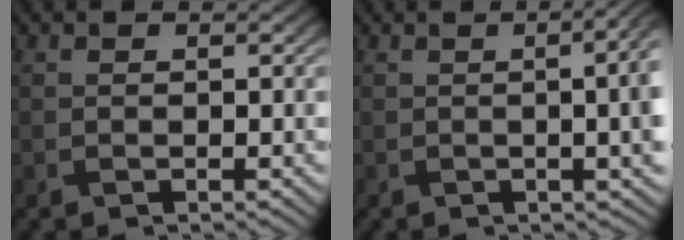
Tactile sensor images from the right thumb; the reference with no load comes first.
{"total": 7.7, "force": [0.3, 2.7, 7.2], "torque": [-0.072, 0.015, -0.002]}